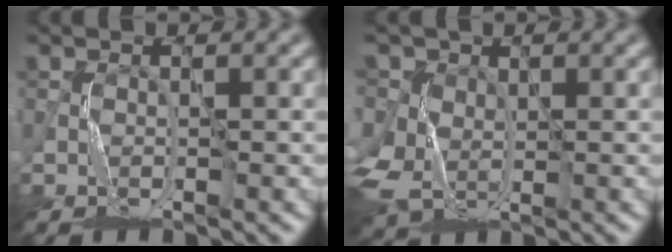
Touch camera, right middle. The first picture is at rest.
{"total": 5.0, "force": [0.1, 4.4, 2.3], "torque": [-0.074, -0.013, 0.005]}